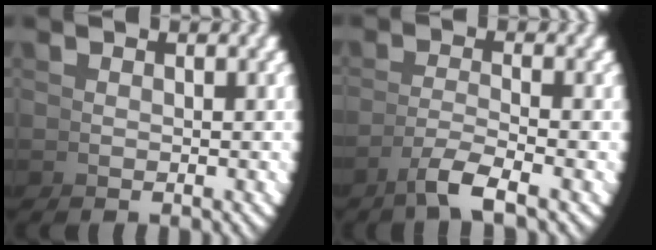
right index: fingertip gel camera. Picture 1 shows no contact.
{"total": 2.9, "force": [-1.6, -0.4, 2.4], "torque": [-0.043, -0.004, -0.022]}